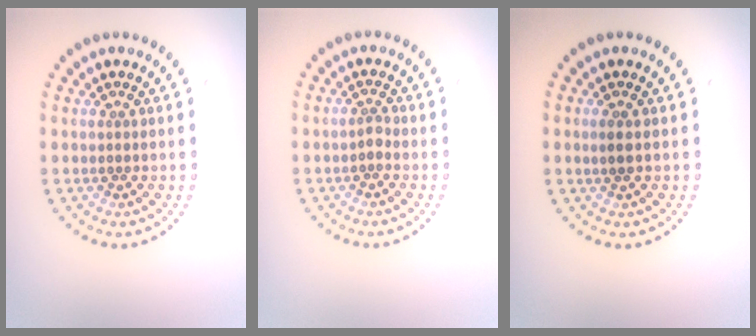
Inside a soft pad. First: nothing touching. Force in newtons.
{"total": 1.0, "press": 0.7, "slide": 0.7}
{"total": 0.7, "press": 0.7, "slide": 0.3}